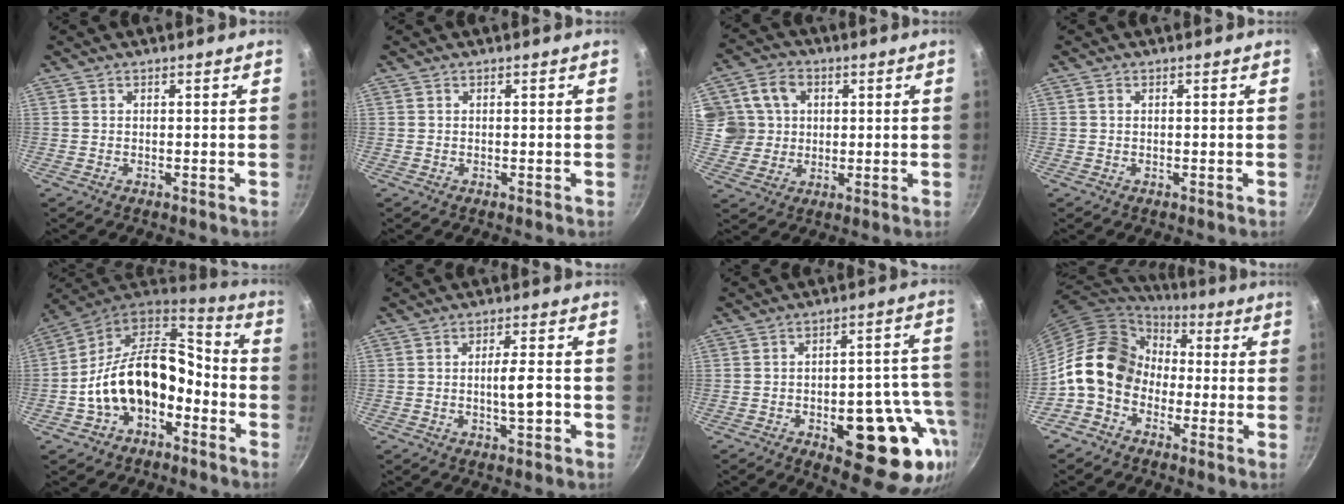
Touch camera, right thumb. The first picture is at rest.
{"total": 0.0}
{"total": 10.0, "force": [2.3, 9.0, 3.7], "torque": [-0.038, 0.002, 0.040]}
{"total": 0.7, "force": [0.2, 0.5, 0.4], "torque": [-0.009, 0.002, 0.003]}
{"total": 18.2, "force": [-4.9, 12.1, 12.7], "torque": [-0.192, 0.068, -0.090]}
{"total": 5.2, "force": [-1.2, 1.2, 4.9], "torque": [-0.072, 0.012, -0.021]}
{"total": 20.3, "force": [-7.3, 8.9, 16.7], "torque": [-0.155, 0.026, -0.090]}
{"total": 14.1, "force": [-1.6, 11.3, 8.4], "torque": [-0.108, 0.041, -0.051]}